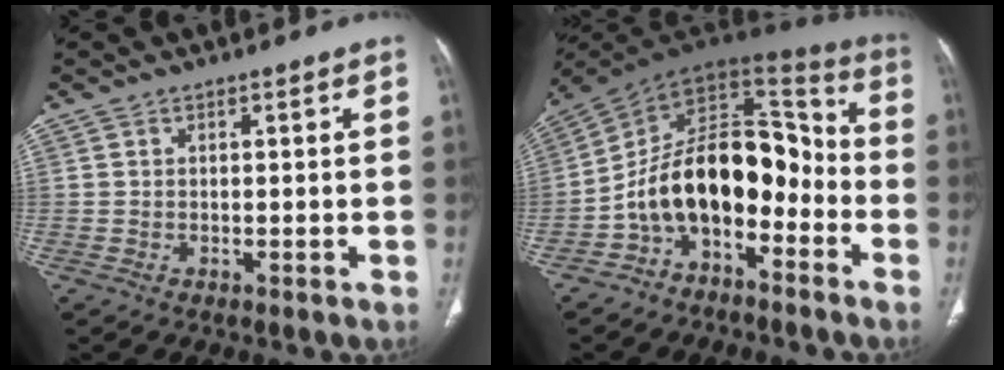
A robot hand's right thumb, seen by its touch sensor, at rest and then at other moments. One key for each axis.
{"total": 17.9, "fx": -6.3, "fy": 10.6, "fz": 13.0, "tx": -0.186, "ty": 0.108, "tz": -0.116}